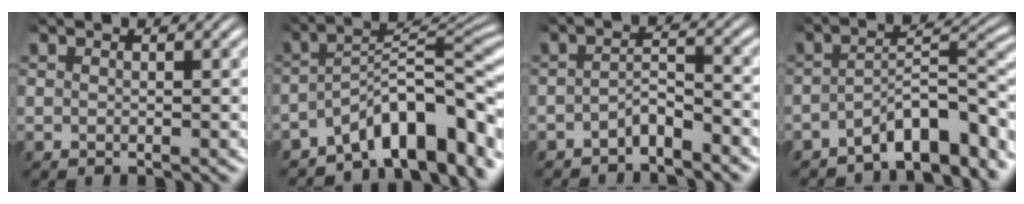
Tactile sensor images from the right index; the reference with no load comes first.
{"total": 9.2, "force": [-4.3, 3.7, 7.2], "torque": [-0.110, -0.021, -0.058]}
{"total": 2.8, "force": [-2.6, 0.5, 1.0], "torque": [-0.008, -0.009, -0.043]}
{"total": 6.9, "force": [-4.3, 1.6, 5.1], "torque": [-0.071, -0.011, -0.061]}